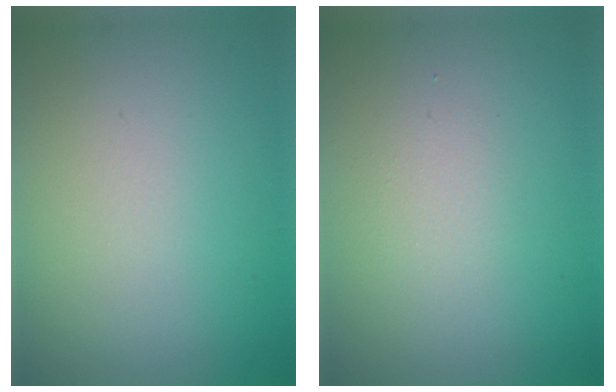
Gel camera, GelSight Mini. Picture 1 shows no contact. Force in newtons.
{"total": 1.3, "press": 1.3, "slide": 0.1}